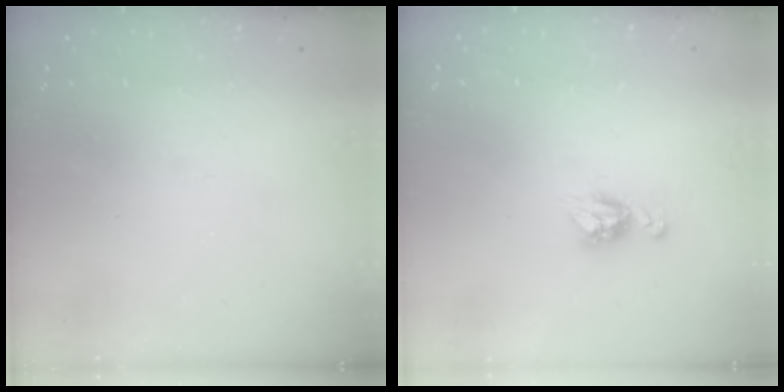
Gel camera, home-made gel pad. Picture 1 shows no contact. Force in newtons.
{"total": 7.9, "press": 7.9, "slide": 0.6}